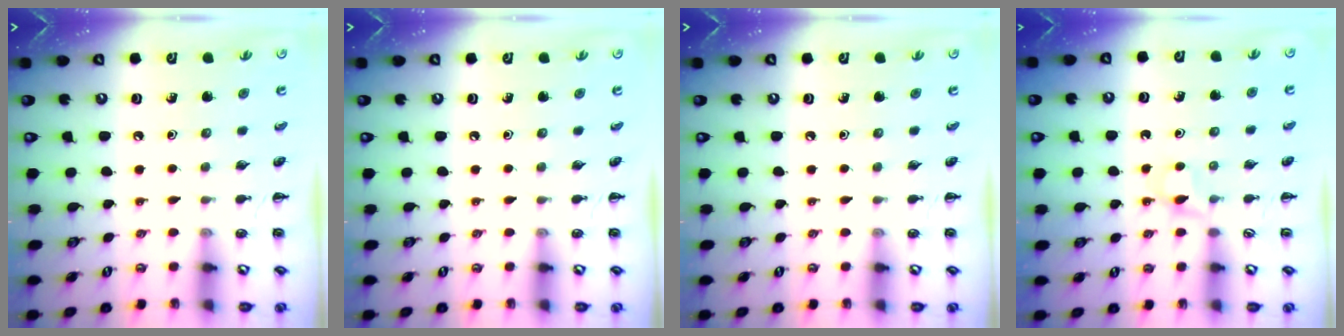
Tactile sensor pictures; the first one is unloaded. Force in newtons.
{"total": 0.0}
{"total": 0.0}
{"total": 3.1, "press": 2.8, "slide": 1.2}